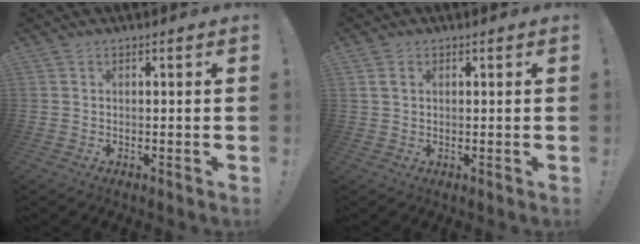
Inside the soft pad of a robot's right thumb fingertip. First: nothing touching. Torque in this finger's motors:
{"motor_torque": [-0.19, -0.18, -0.11, -0.05, 0.06]}